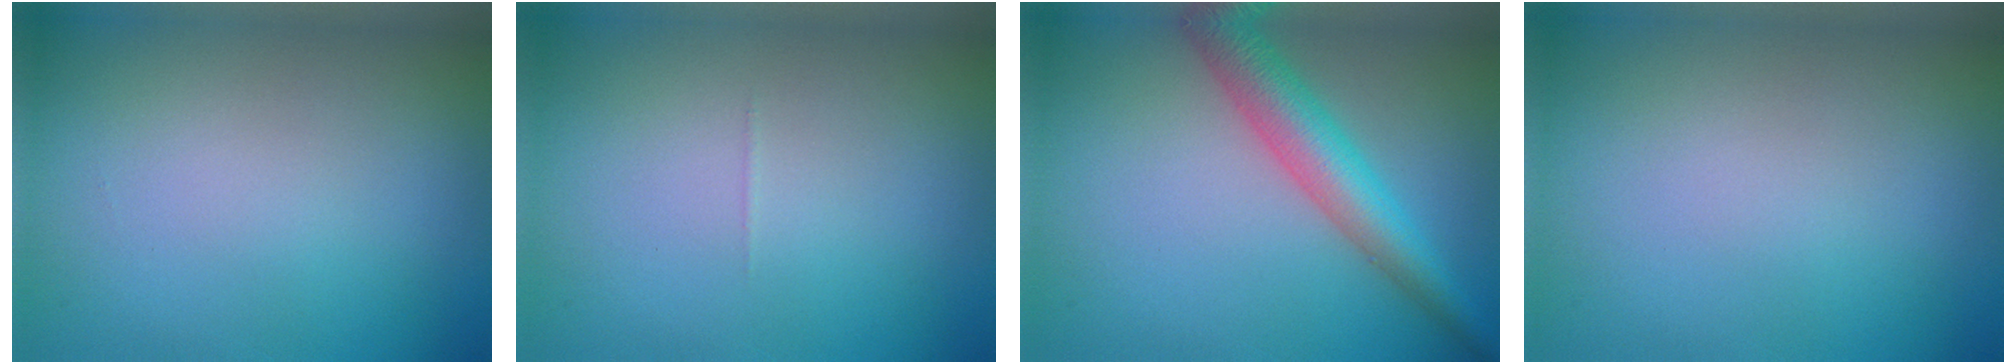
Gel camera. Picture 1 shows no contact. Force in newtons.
{"total": 0.0}
{"total": 5.2, "press": 5.2, "slide": 0.2}
{"total": 0.0}